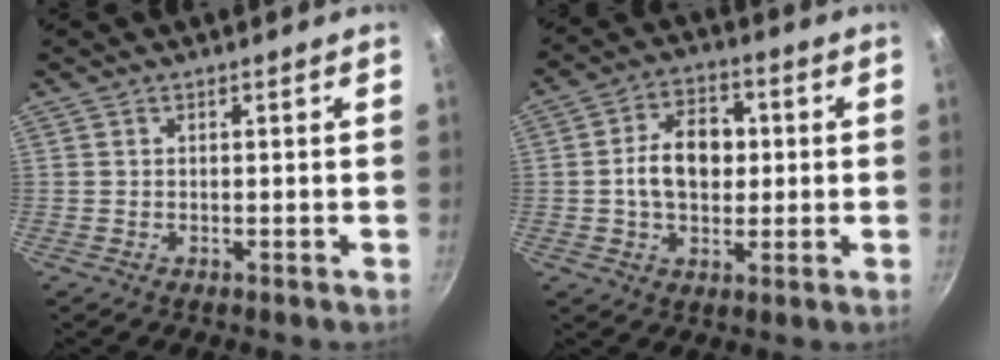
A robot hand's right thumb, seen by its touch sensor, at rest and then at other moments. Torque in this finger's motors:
{"motor_torque": [1.29, 1.52, 0.85, -0.19, 0.10]}